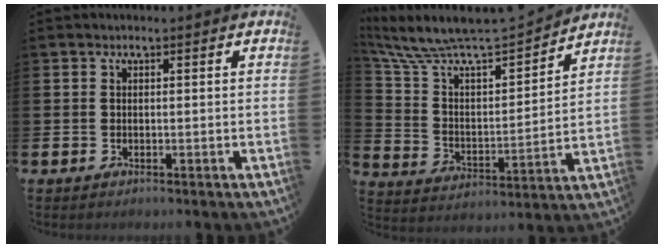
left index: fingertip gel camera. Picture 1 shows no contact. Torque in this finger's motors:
{"motor_torque": [-0.46, -1.68, 0.49, 0.21]}